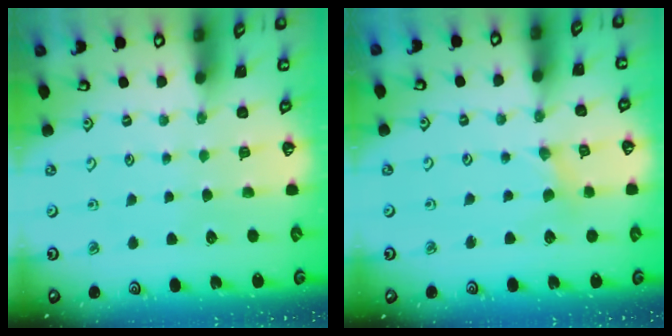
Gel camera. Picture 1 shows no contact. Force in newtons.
{"total": 1.5, "press": 1.5, "slide": 0.3}